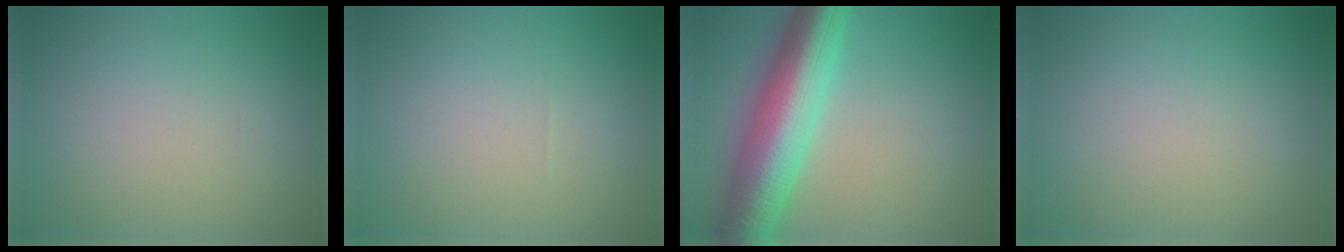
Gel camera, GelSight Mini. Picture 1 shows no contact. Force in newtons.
{"total": 0.0}
{"total": 10.5, "press": 10.5, "slide": 0.2}
{"total": 0.0}